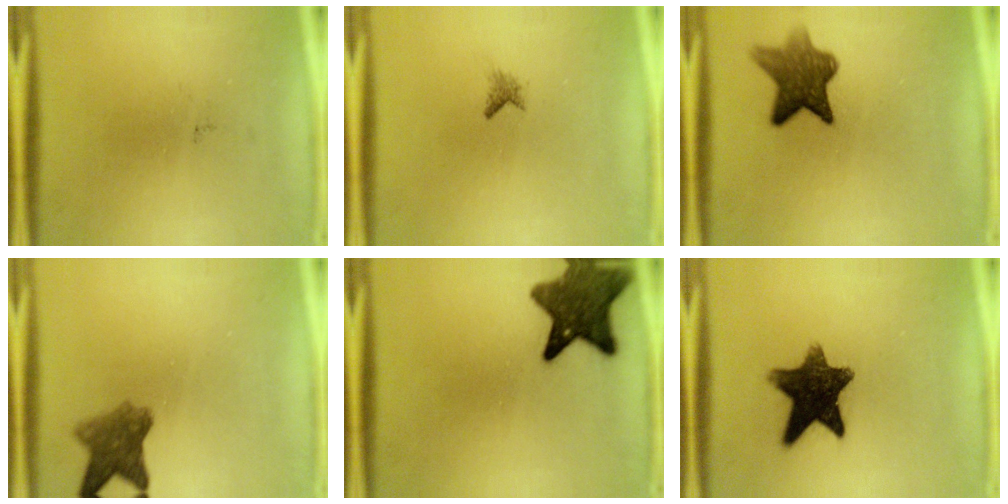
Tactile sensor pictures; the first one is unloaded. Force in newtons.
{"total": 0.9}
{"total": 8.3}
{"total": 5.6}
{"total": 10.5}
{"total": 11.8}